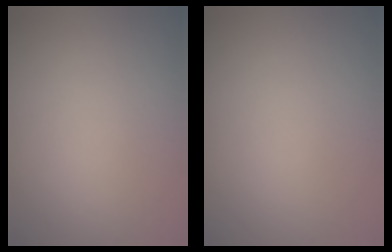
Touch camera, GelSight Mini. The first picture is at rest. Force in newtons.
{"total": 0.0}